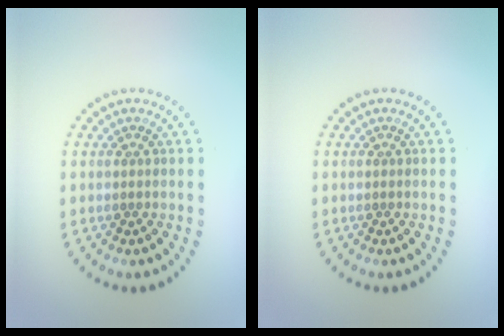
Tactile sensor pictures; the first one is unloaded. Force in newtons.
{"total": 0.0}